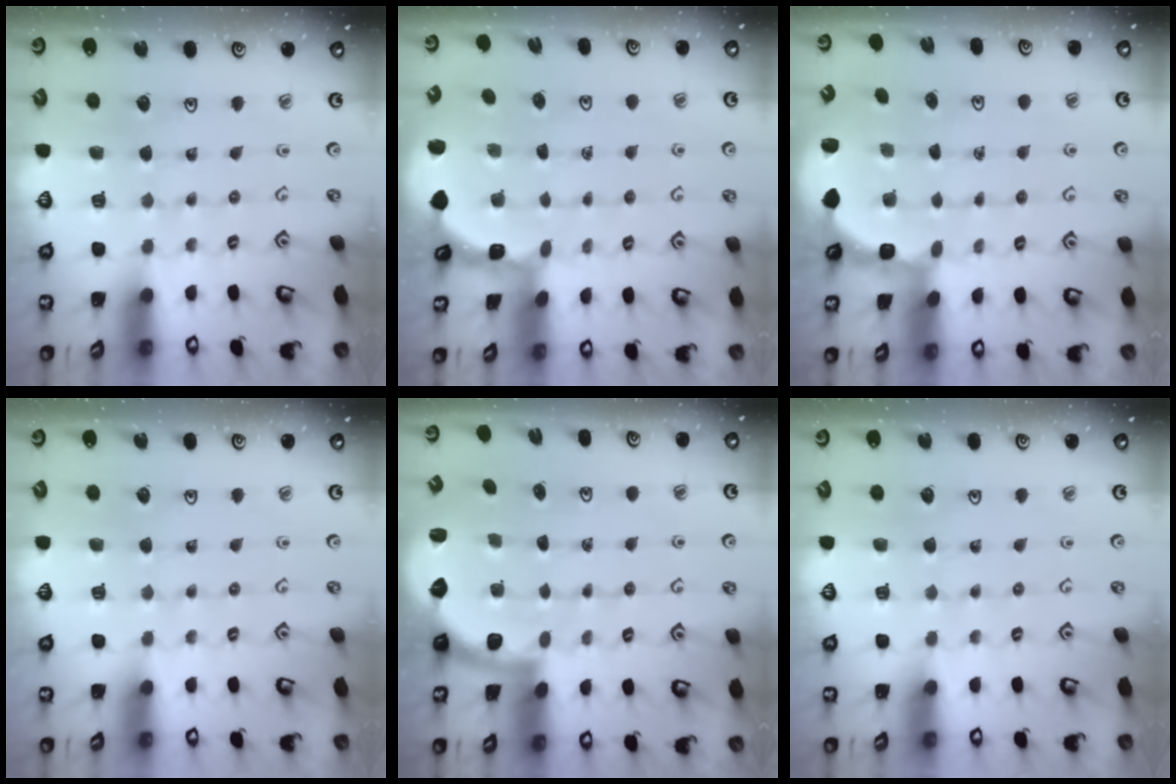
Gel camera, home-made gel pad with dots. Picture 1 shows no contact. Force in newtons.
{"total": 2.0, "press": 2.0, "slide": 0.3}
{"total": 2.7, "press": 2.4, "slide": 1.4}
{"total": 0.0}
{"total": 2.6, "press": 2.3, "slide": 1.2}
{"total": 0.0}